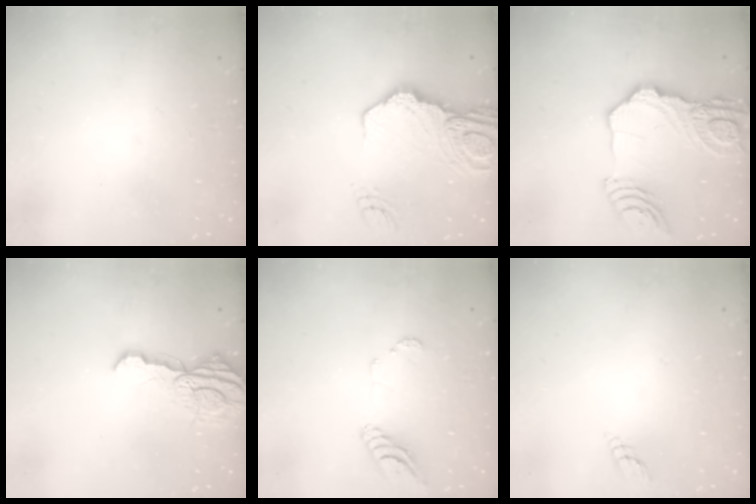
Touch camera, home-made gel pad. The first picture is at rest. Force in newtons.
{"total": 18.1, "press": 17.9, "slide": 2.1}
{"total": 20.5, "press": 20.4, "slide": 2.5}
{"total": 11.6, "press": 11.5, "slide": 1.1}
{"total": 9.8, "press": 9.7, "slide": 0.9}
{"total": 2.8, "press": 2.8, "slide": 0.3}